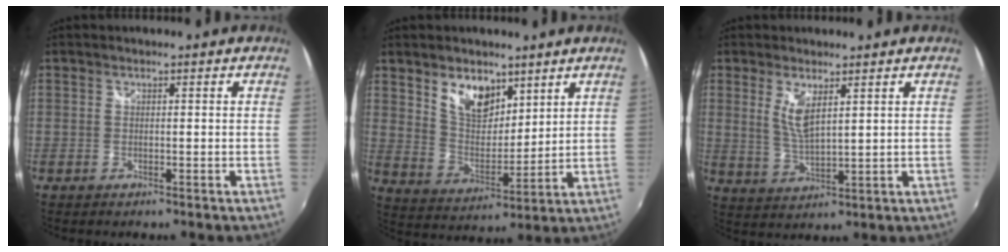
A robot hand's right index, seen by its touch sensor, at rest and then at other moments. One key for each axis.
{"total": 9.9, "fx": 6.1, "fy": 5.7, "fz": 5.3, "tx": -0.089, "ty": 0.004, "tz": 0.119}
{"total": 5.5, "fx": 2.4, "fy": 1.5, "fz": 4.7, "tx": -0.090, "ty": -0.011, "tz": 0.048}